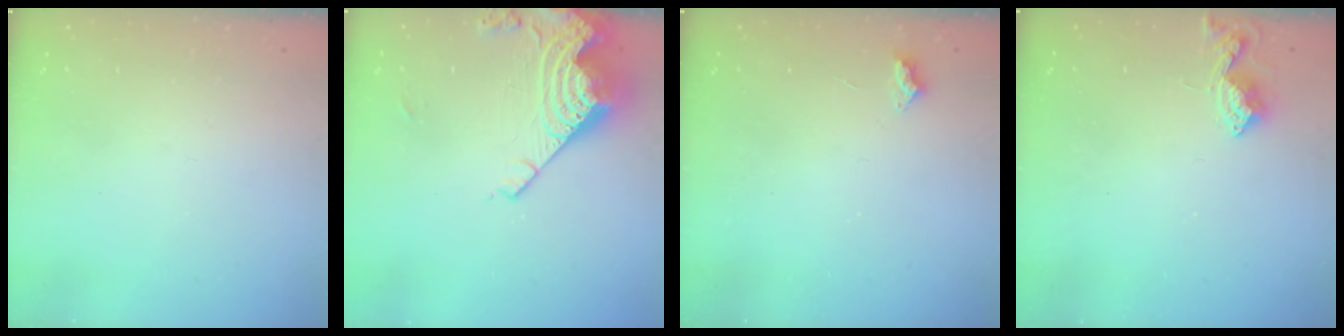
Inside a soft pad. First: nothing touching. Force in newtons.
{"total": 12.7, "press": 12.7, "slide": 1.0}
{"total": 2.4, "press": 2.4, "slide": 0.4}
{"total": 9.1, "press": 9.1, "slide": 0.4}